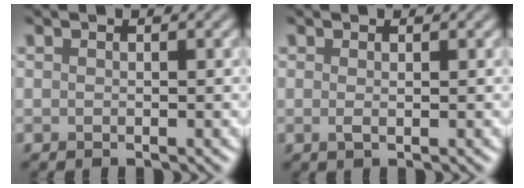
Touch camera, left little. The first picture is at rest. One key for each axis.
{"total": 0.7, "fx": 0.1, "fy": 0.2, "fz": 0.7, "tx": -0.013, "ty": 0.000, "tz": 0.002}